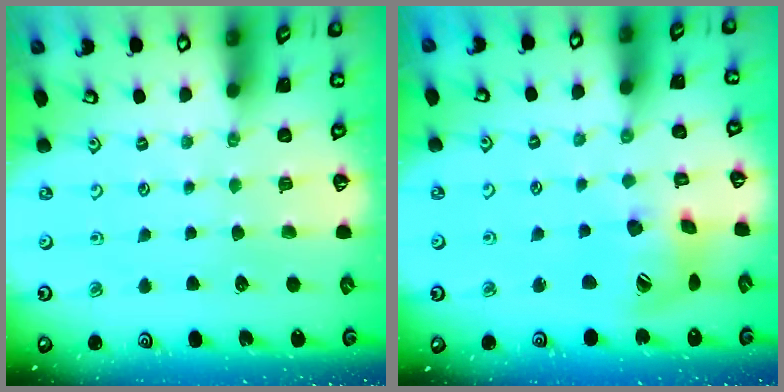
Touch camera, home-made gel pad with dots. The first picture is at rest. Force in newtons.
{"total": 14.8, "press": 14.7, "slide": 2.1}